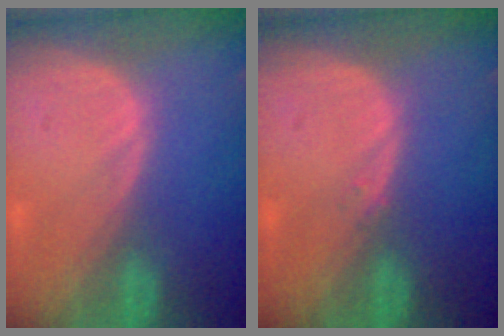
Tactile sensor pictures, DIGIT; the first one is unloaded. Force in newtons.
{"total": 0.6, "press": 0.5, "slide": 0.3}